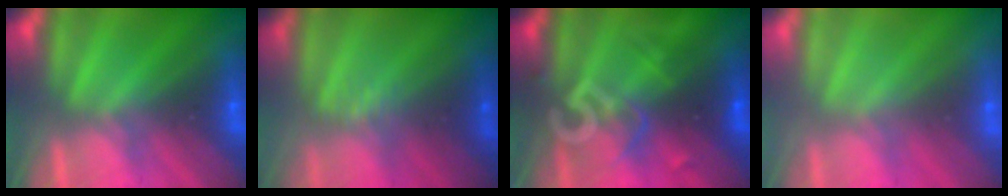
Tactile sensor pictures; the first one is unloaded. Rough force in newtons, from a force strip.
{"total": 2.3}
{"total": 2.8}
{"total": 3.1}